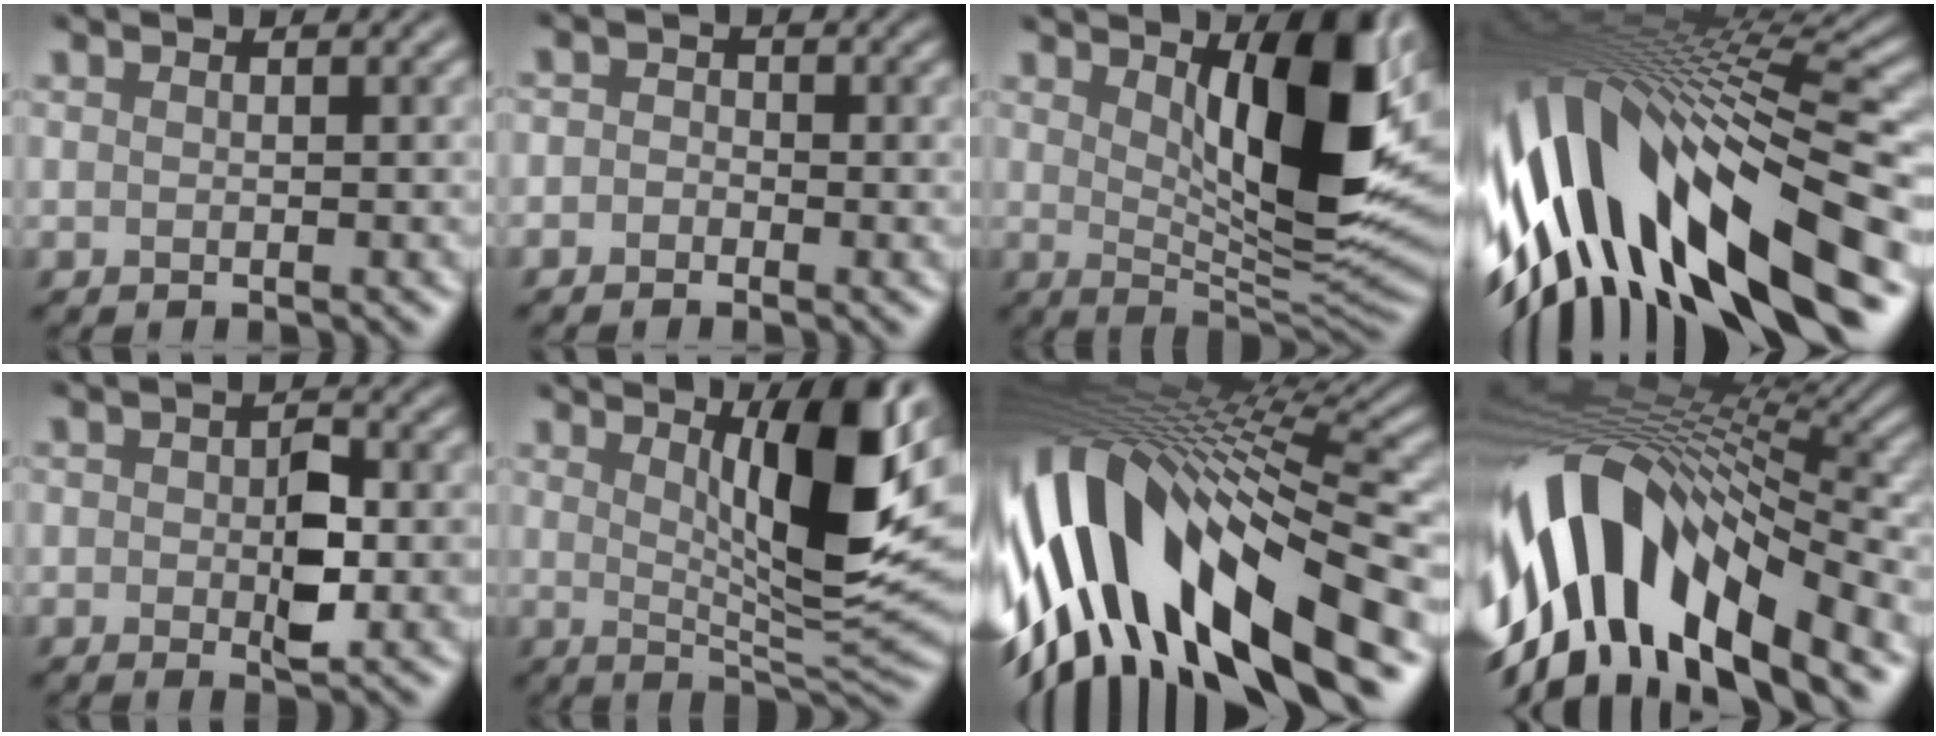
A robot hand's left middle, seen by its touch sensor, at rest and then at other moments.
{"total": 1.3, "force": [-1.1, 0.2, -0.6], "torque": [0.002, -0.002, -0.009]}
{"total": 9.9, "force": [2.4, 2.6, 9.3], "torque": [-0.149, -0.013, 0.062]}
{"total": 14.7, "force": [-5.5, 5.4, 12.6], "torque": [-0.239, 0.013, -0.073]}
{"total": 3.2, "force": [-1.0, 1.2, 2.8], "torque": [-0.060, -0.006, 0.002]}
{"total": 8.3, "force": [1.9, 1.1, 8.0], "torque": [-0.130, -0.015, 0.057]}
{"total": 14.7, "force": [-3.8, 5.3, 13.1], "torque": [-0.248, 0.028, -0.045]}
{"total": 14.0, "force": [-3.3, 6.5, 11.9], "torque": [-0.229, 0.008, -0.033]}